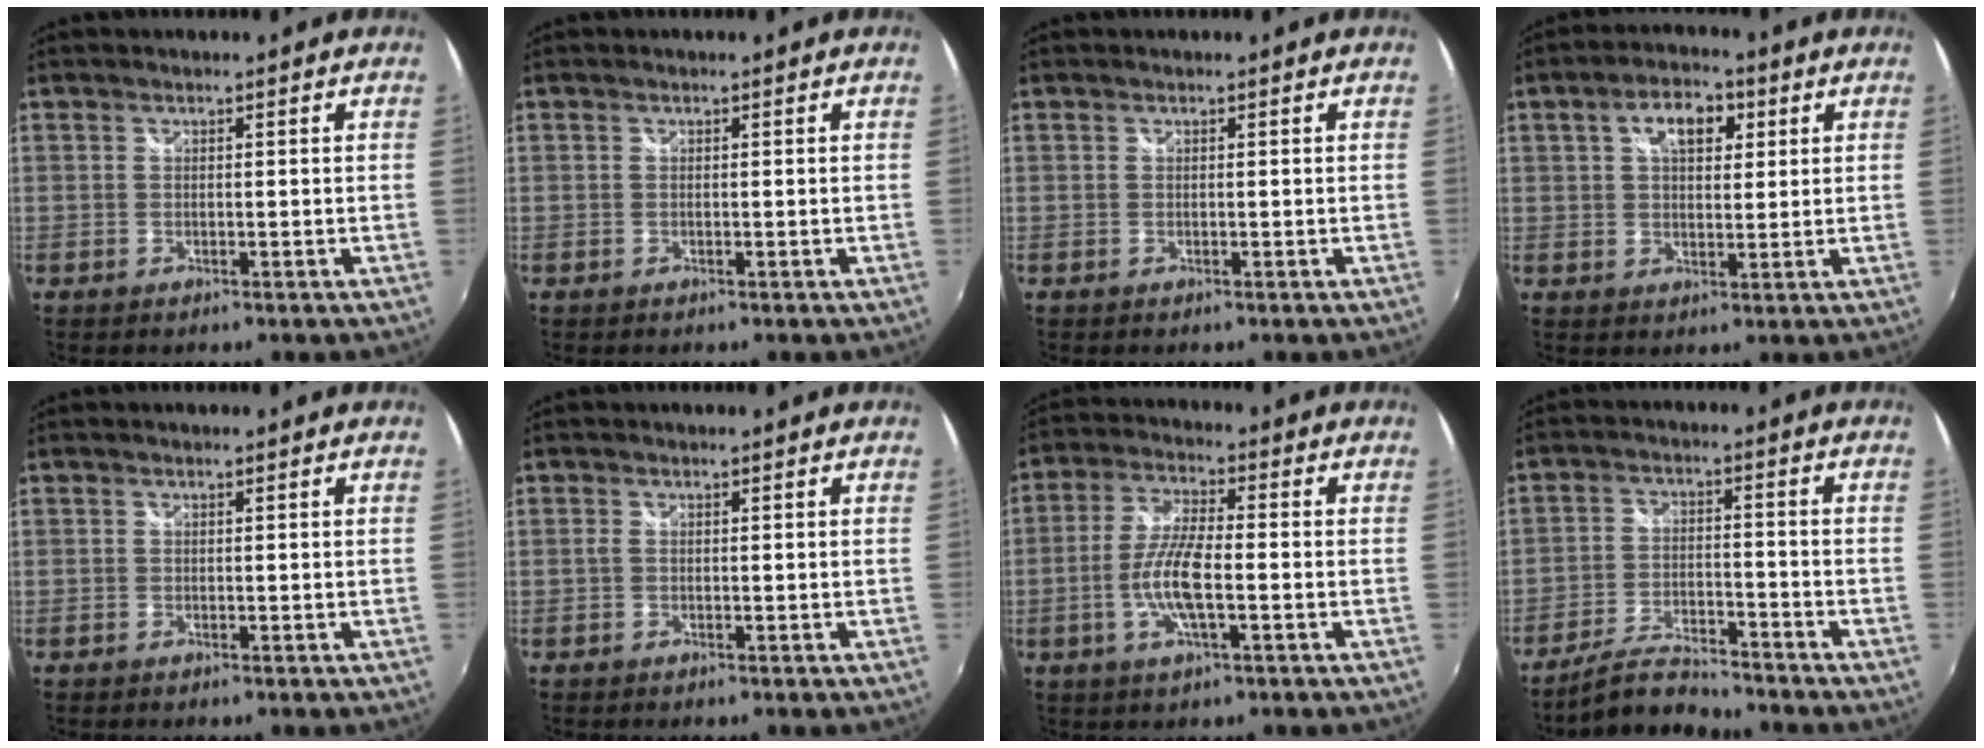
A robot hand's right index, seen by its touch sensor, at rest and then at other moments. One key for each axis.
{"total": 0.0}
{"total": 0.0}
{"total": 7.2, "fx": 2.7, "fy": 4.1, "fz": 5.3, "tx": -0.089, "ty": 0.022, "tz": 0.044}
{"total": 0.0}
{"total": 0.6, "fx": 0.0, "fy": 0.2, "fz": 0.6, "tx": -0.013, "ty": 0.002, "tz": -0.003}
{"total": 8.8, "fx": -2.3, "fy": 2.1, "fz": 8.3, "tx": -0.171, "ty": 0.000, "tz": -0.048}
{"total": 7.9, "fx": -7.4, "fy": 1.4, "fz": 2.5, "tx": -0.067, "ty": 0.005, "tz": -0.131}